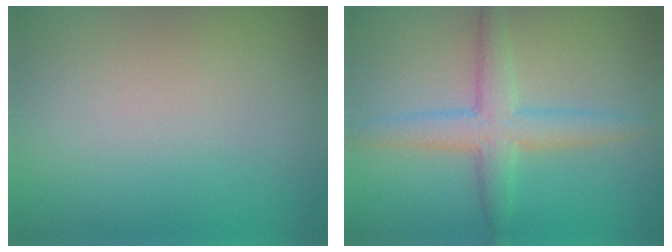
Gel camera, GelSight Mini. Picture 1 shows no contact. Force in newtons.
{"total": 4.9, "press": 4.9, "slide": 0.0}